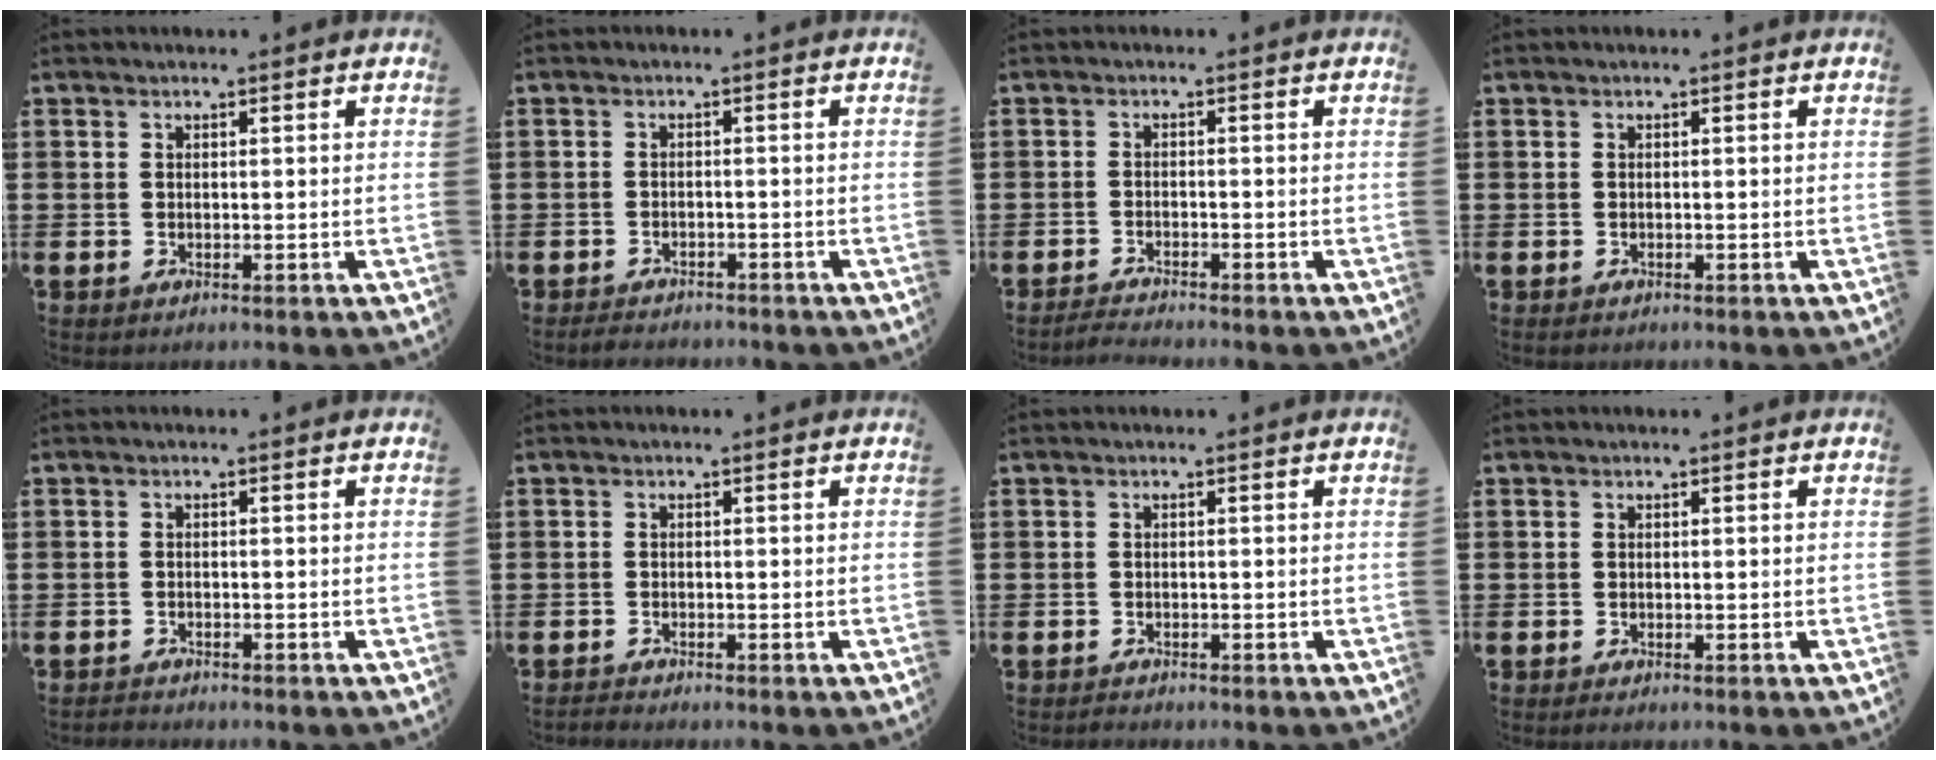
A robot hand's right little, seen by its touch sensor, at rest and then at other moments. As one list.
[{"total": 1.4, "force": [-1.4, 0.2, 0.1], "torque": [-0.006, 0.003, -0.030]}, {"total": 1.5, "force": [-1.5, -0.1, 0.3], "torque": [-0.006, 0.002, -0.029]}, {"total": 0.0}, {"total": 0.8, "force": [-0.7, 0.1, -0.1], "torque": [-0.001, 0.000, -0.016]}, {"total": 0.7, "force": [-0.7, 0.0, 0.1], "torque": [-0.003, -0.002, -0.014]}, {"total": 0.5, "force": [-0.5, 0.1, 0.1], "torque": [-0.004, -0.002, -0.010]}, {"total": 0.0}]